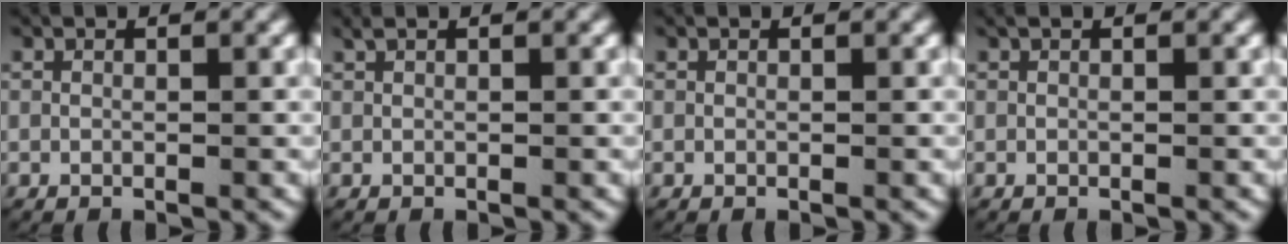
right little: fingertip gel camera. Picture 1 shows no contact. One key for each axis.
{"total": 0.6, "fx": 0.6, "fy": 0.1, "fz": 0.3, "tx": -0.007, "ty": 0.004, "tz": 0.010}
{"total": 0.0}
{"total": 0.0}